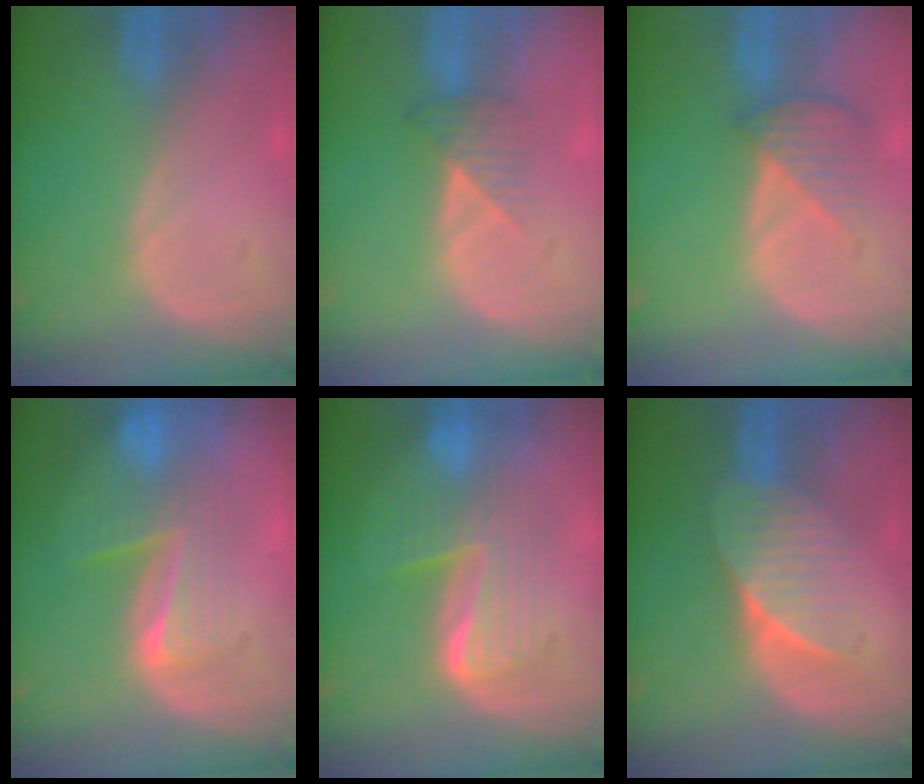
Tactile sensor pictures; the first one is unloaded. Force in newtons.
{"total": 3.3, "press": 3.0, "slide": 1.5}
{"total": 4.2, "press": 3.9, "slide": 1.6}
{"total": 7.6, "press": 7.1, "slide": 2.5}
{"total": 7.4, "press": 7.4, "slide": 0.2}
{"total": 7.2, "press": 6.4, "slide": 3.3}